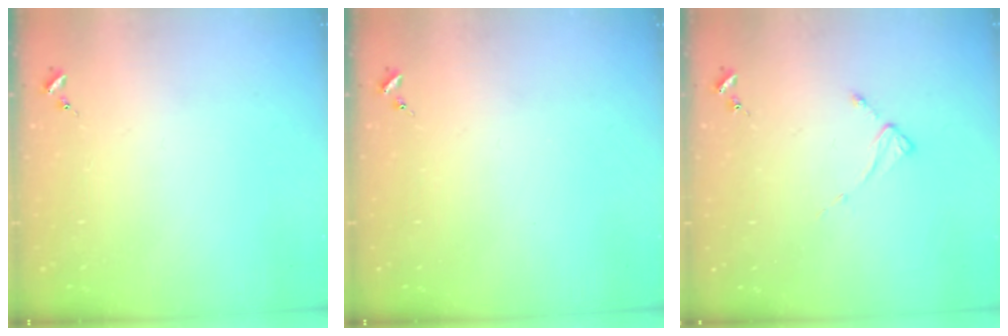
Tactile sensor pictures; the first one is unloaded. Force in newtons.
{"total": 0.0}
{"total": 2.6, "press": 2.6, "slide": 0.2}